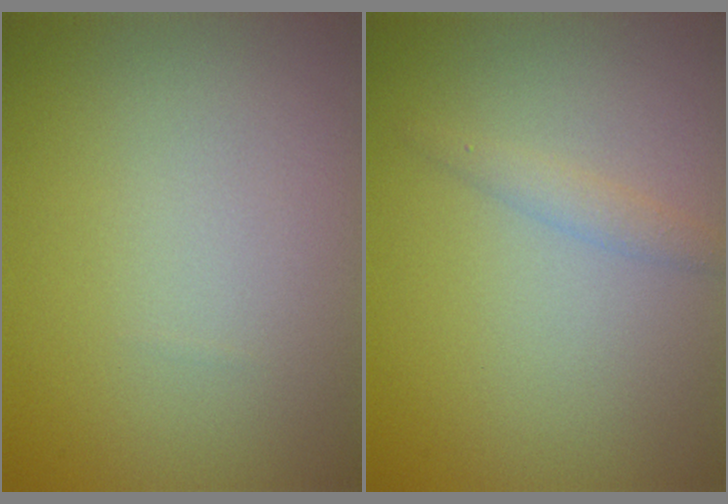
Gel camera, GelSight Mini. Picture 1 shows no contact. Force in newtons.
{"total": 1.2, "press": 1.2, "slide": 0.1}